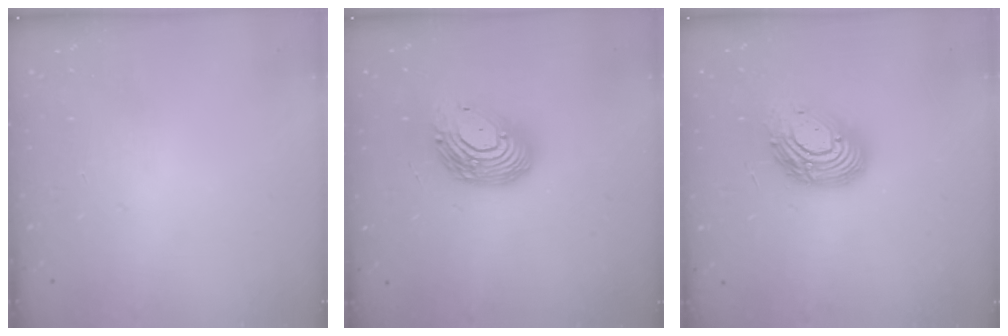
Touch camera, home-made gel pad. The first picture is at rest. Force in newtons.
{"total": 16.4, "press": 16.4, "slide": 1.2}
{"total": 13.9, "press": 13.9, "slide": 0.9}